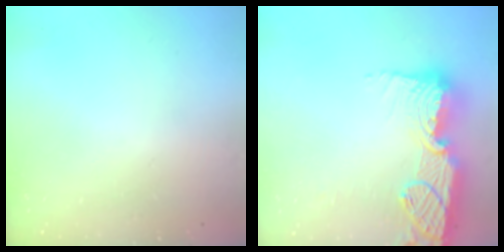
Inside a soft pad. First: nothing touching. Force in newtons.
{"total": 21.2, "press": 21.2, "slide": 1.2}